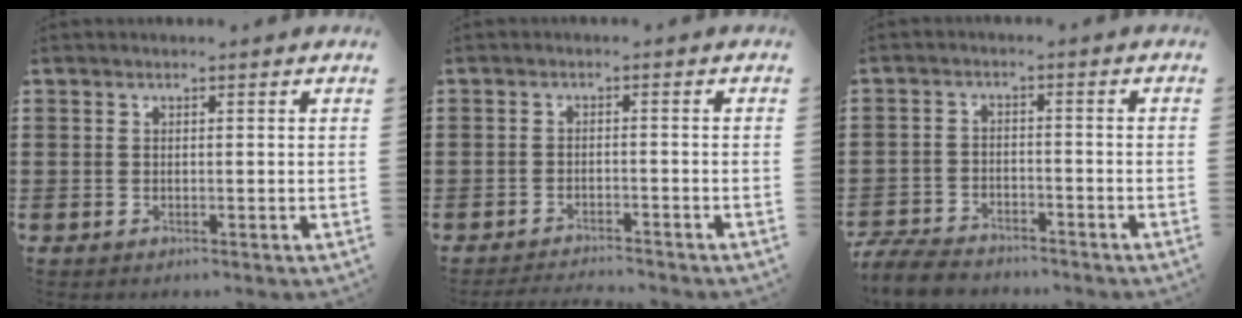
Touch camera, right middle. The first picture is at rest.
{"total": 2.3, "force": [-2.3, 0.0, 0.2], "torque": [-0.009, -0.001, -0.047]}
{"total": 5.5, "force": [-5.2, 1.2, 1.3], "torque": [-0.043, 0.001, -0.110]}